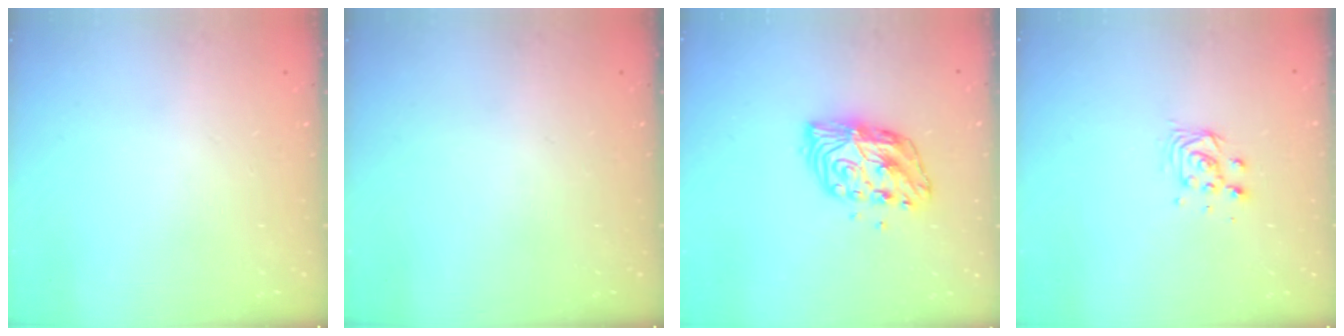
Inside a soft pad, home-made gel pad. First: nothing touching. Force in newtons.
{"total": 0.0}
{"total": 11.3, "press": 11.3, "slide": 0.7}
{"total": 5.2, "press": 5.2, "slide": 0.3}